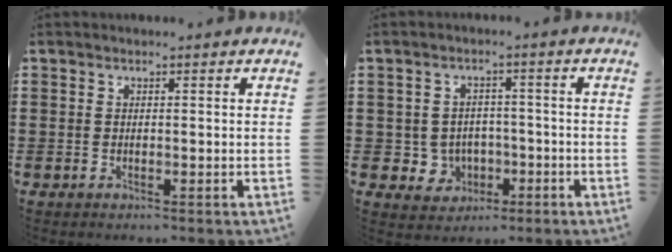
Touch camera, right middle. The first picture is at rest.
{"total": 3.7, "force": [-0.9, 3.5, 0.8], "torque": [-0.030, 0.008, -0.020]}